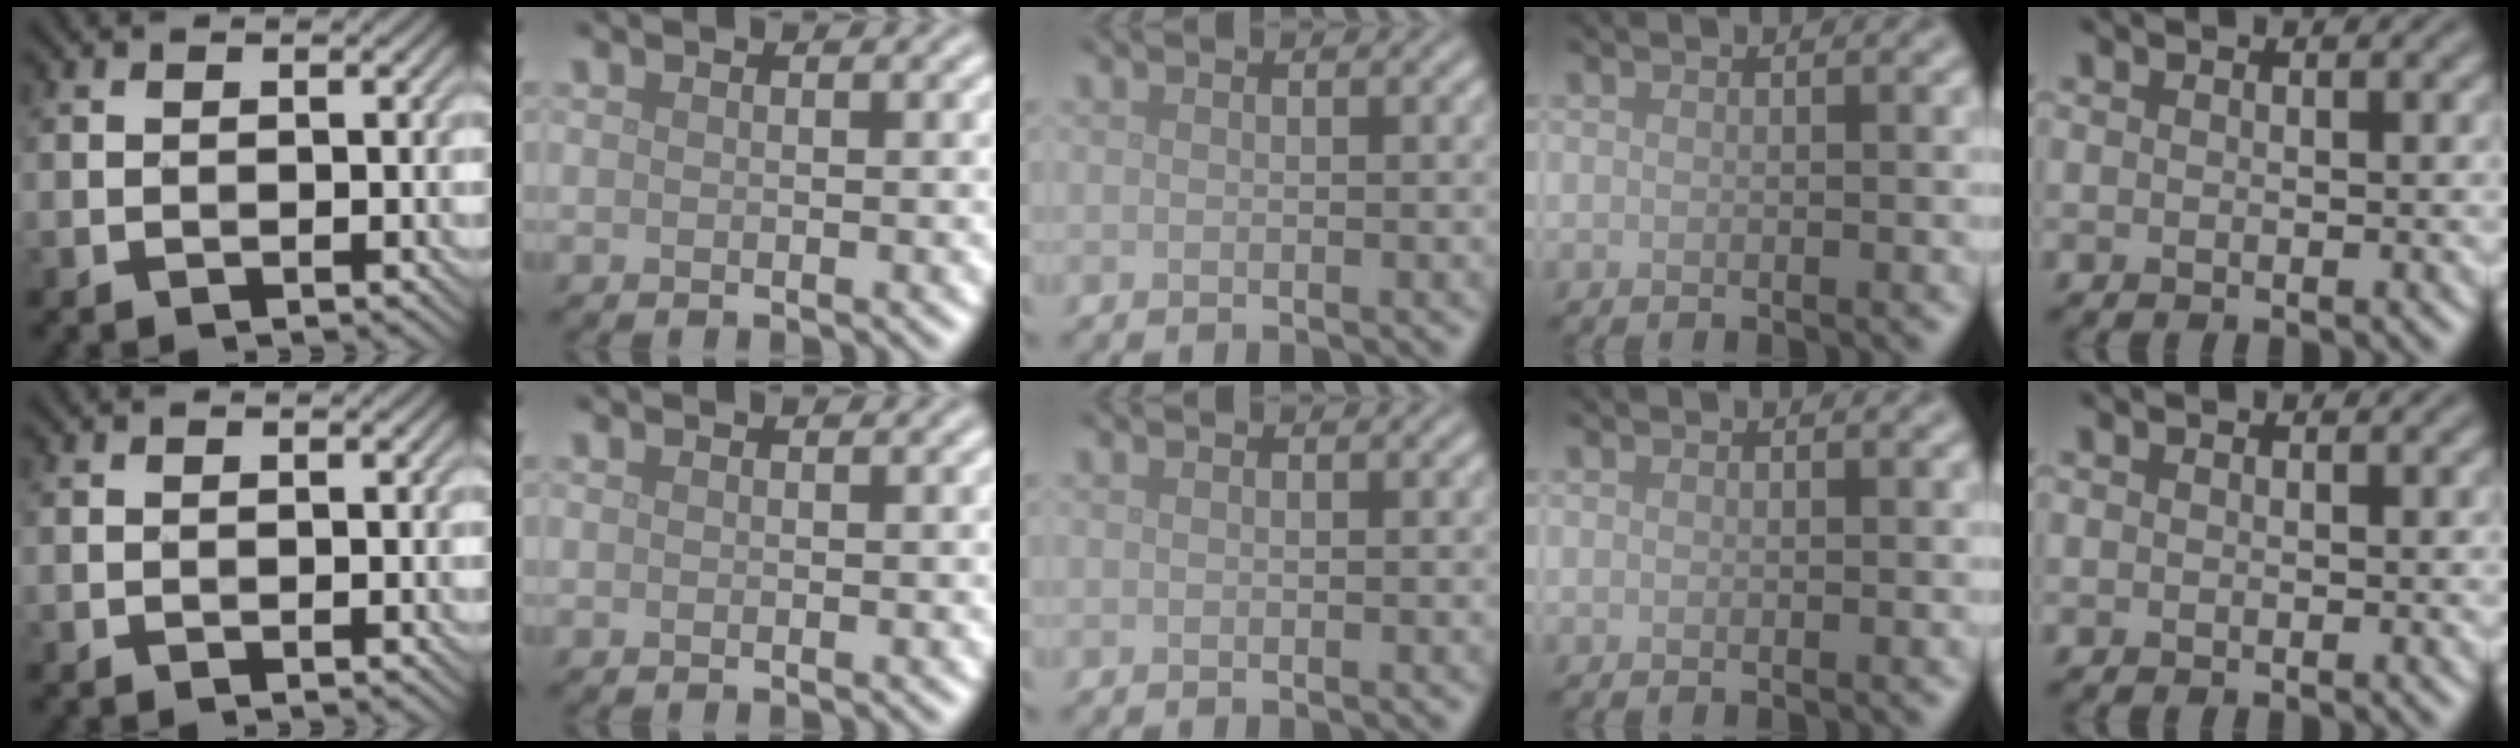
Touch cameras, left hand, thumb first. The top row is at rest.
{}